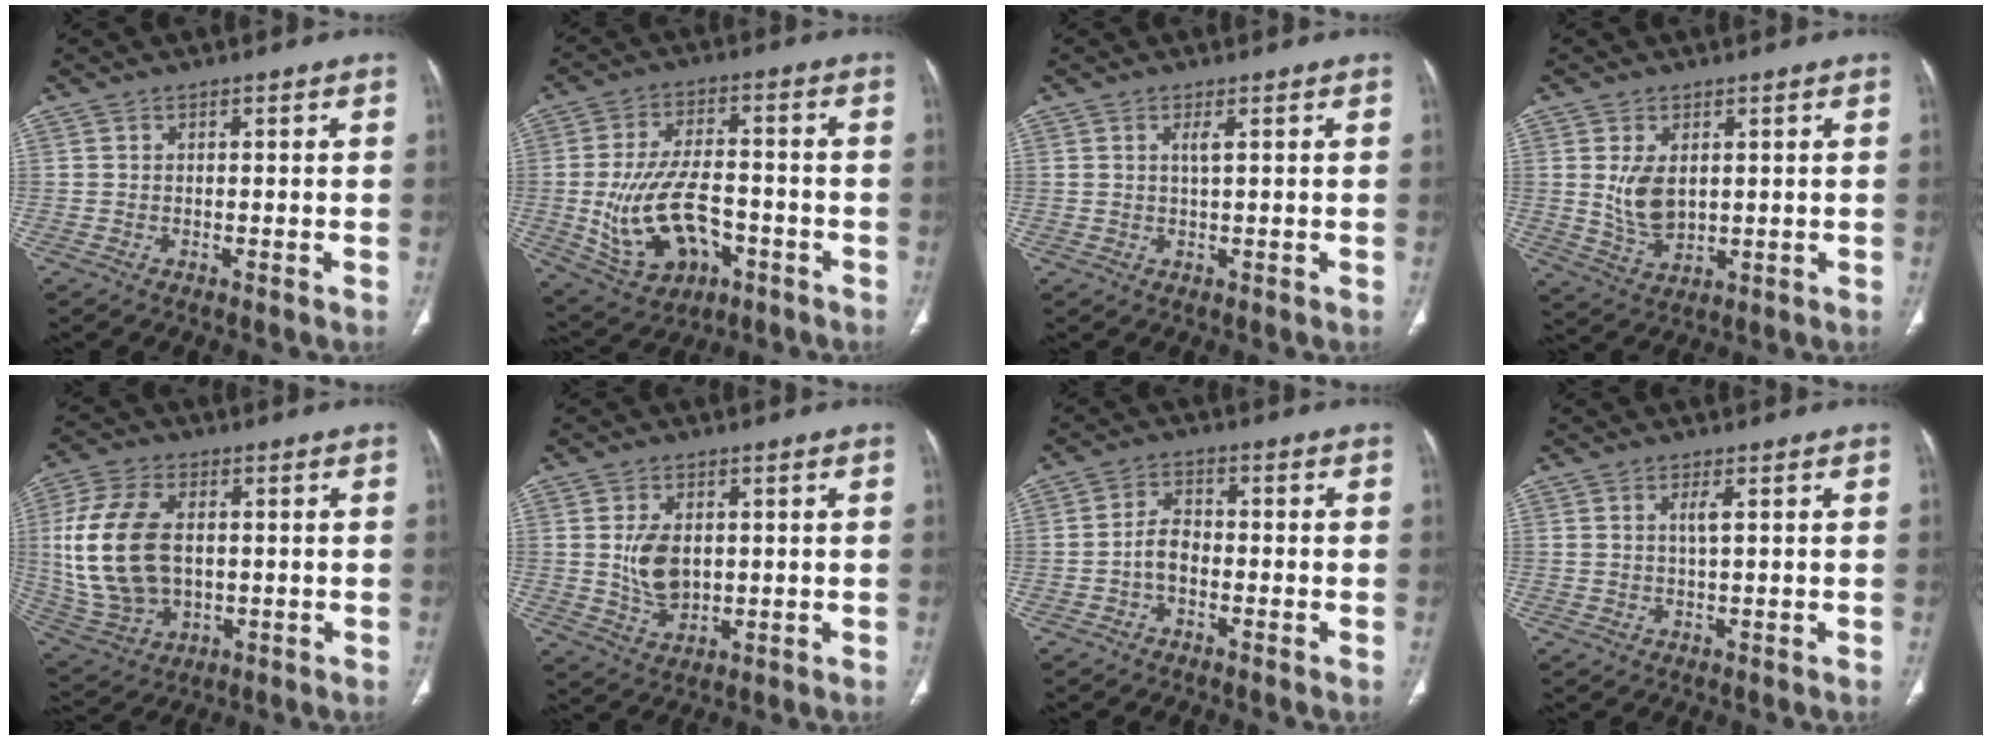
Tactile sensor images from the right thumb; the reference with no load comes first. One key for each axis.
{"total": 15.9, "fx": -4.1, "fy": 9.5, "fz": 12.0, "tx": -0.211, "ty": 0.026, "tz": -0.056}
{"total": 1.7, "fx": 0.6, "fy": 0.2, "fz": 1.5, "tx": -0.036, "ty": -0.004, "tz": 0.013}
{"total": 6.8, "fx": 1.2, "fy": 4.1, "fz": 5.2, "tx": -0.093, "ty": -0.014, "tz": 0.036}
{"total": 18.0, "fx": 1.3, "fy": 11.5, "fz": 13.8, "tx": -0.284, "ty": -0.001, "tz": 0.037}
{"total": 7.3, "fx": 0.8, "fy": 4.8, "fz": 5.5, "tx": -0.089, "ty": -0.010, "tz": 0.026}
{"total": 4.3, "fx": -1.4, "fy": 2.7, "fz": 3.0, "tx": -0.047, "ty": 0.019, "tz": -0.031}
{"total": 2.1, "fx": 0.7, "fy": 0.3, "fz": 2.0, "tx": -0.043, "ty": -0.004, "tz": 0.014}